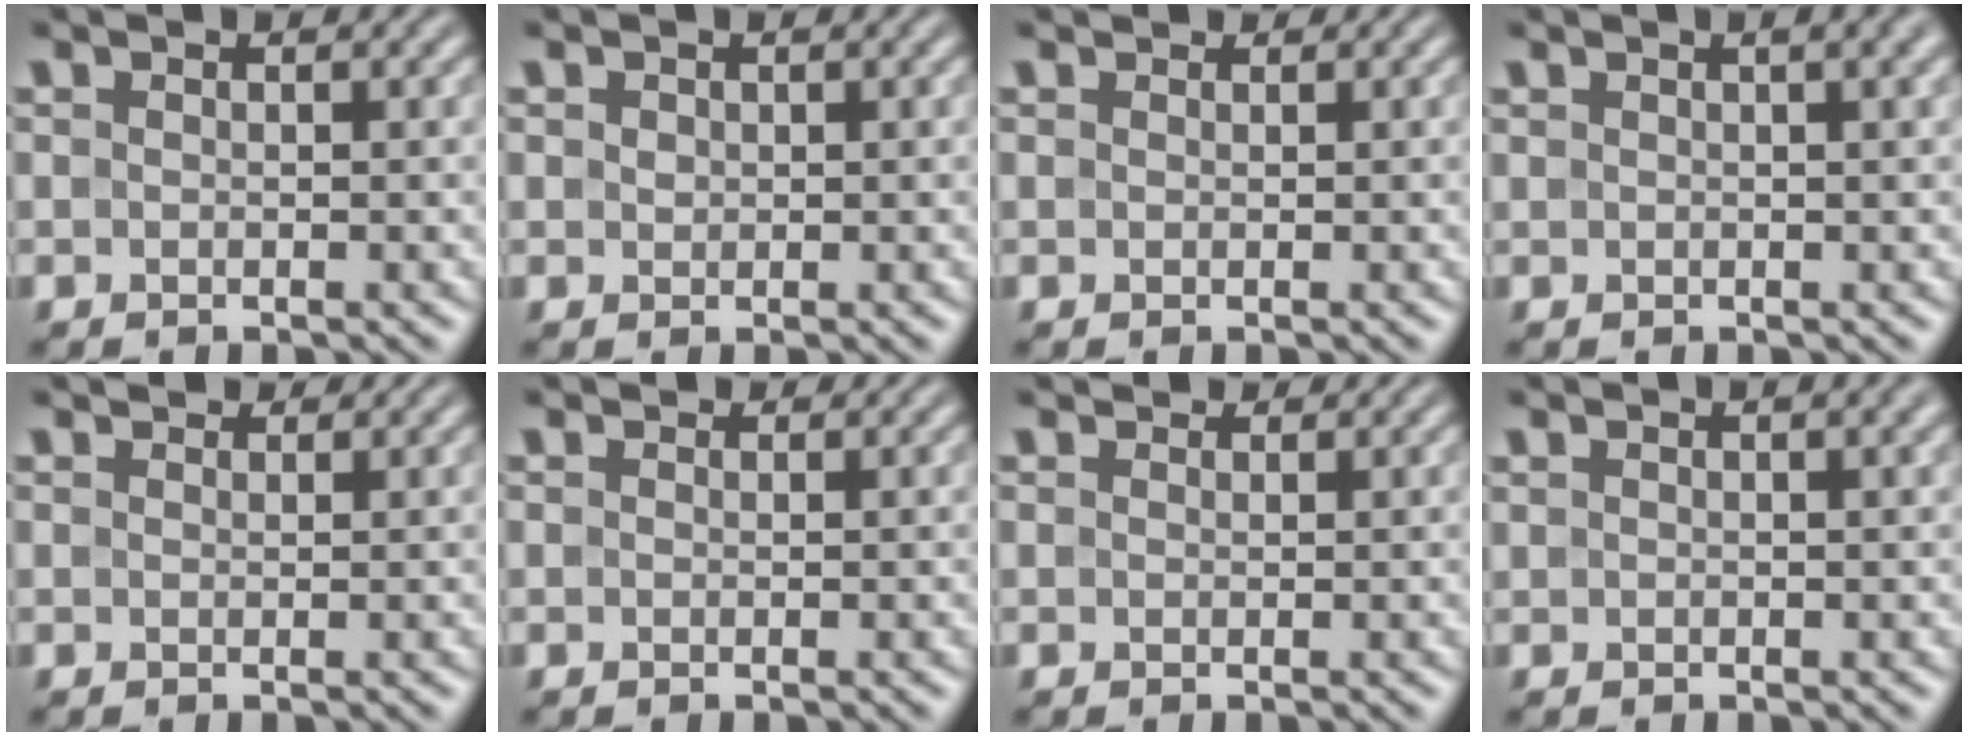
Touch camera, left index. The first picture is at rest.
{"total": 0.7, "force": [0.5, 0.5, 0.2], "torque": [-0.005, -0.001, 0.010]}
{"total": 1.5, "force": [1.3, 0.5, 0.4], "torque": [-0.012, -0.004, 0.013]}
{"total": 5.1, "force": [2.7, 2.2, 3.8], "torque": [-0.027, 0.027, 0.008]}
{"total": 2.1, "force": [1.9, 0.7, 0.7], "torque": [-0.015, -0.003, 0.026]}
{"total": 1.3, "force": [1.2, 0.4, 0.4], "torque": [-0.013, -0.002, 0.010]}
{"total": 2.4, "force": [2.1, 0.8, 0.8], "torque": [-0.017, -0.005, 0.027]}
{"total": 3.0, "force": [1.8, 1.1, 2.1], "torque": [-0.022, 0.010, 0.021]}